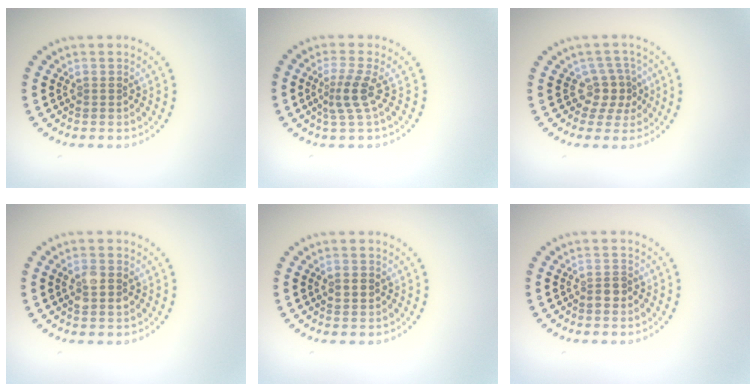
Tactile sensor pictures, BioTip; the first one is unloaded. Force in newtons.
{"total": 2.5, "press": 1.8, "slide": 1.8}
{"total": 2.7, "press": 1.9, "slide": 1.8}
{"total": 2.0, "press": 2.0, "slide": 0.2}
{"total": 1.9, "press": 1.9, "slide": 0.1}
{"total": 1.4, "press": 1.3, "slide": 0.6}